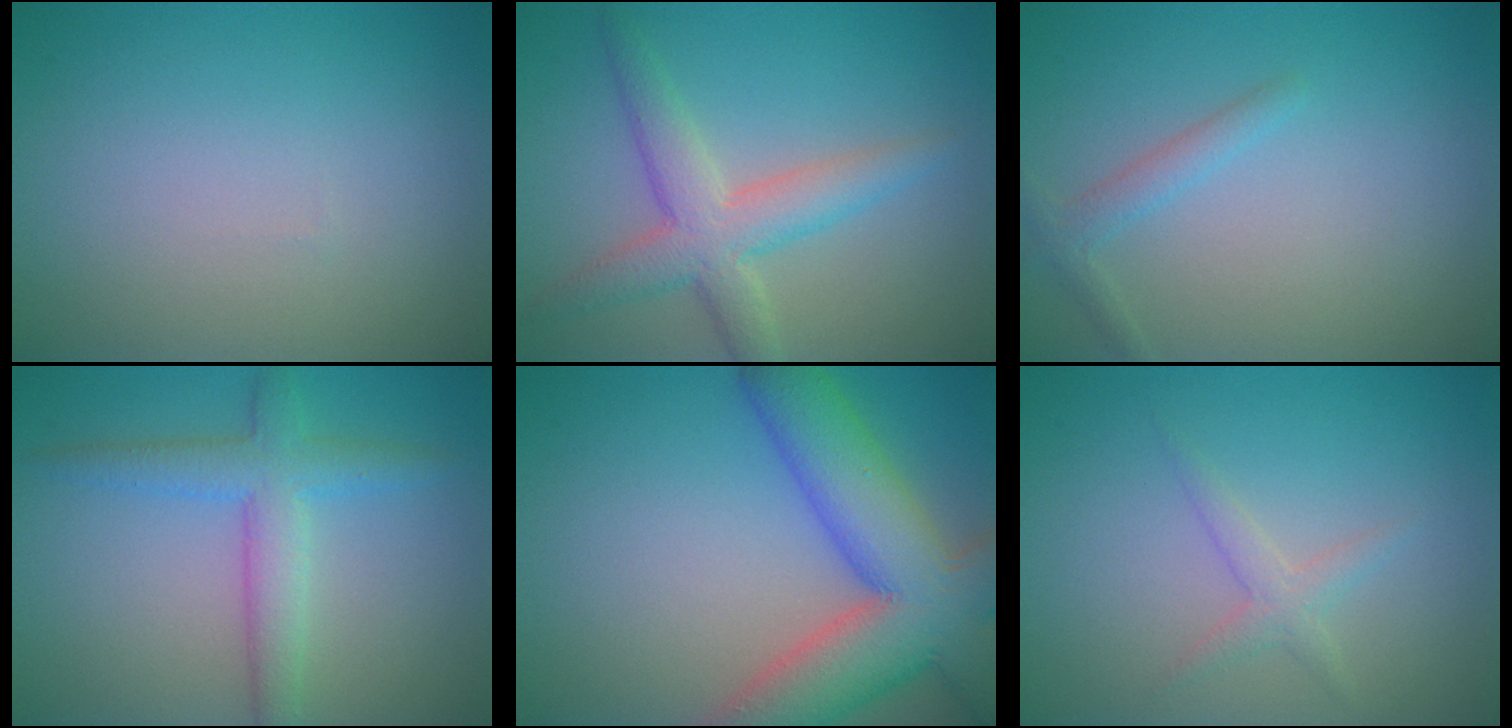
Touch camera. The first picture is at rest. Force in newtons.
{"total": 4.6, "press": 4.6, "slide": 0.0}
{"total": 1.6, "press": 1.6, "slide": 0.1}
{"total": 4.0, "press": 4.0, "slide": 0.2}
{"total": 11.2, "press": 11.2, "slide": 0.8}
{"total": 1.5, "press": 1.5, "slide": 0.1}